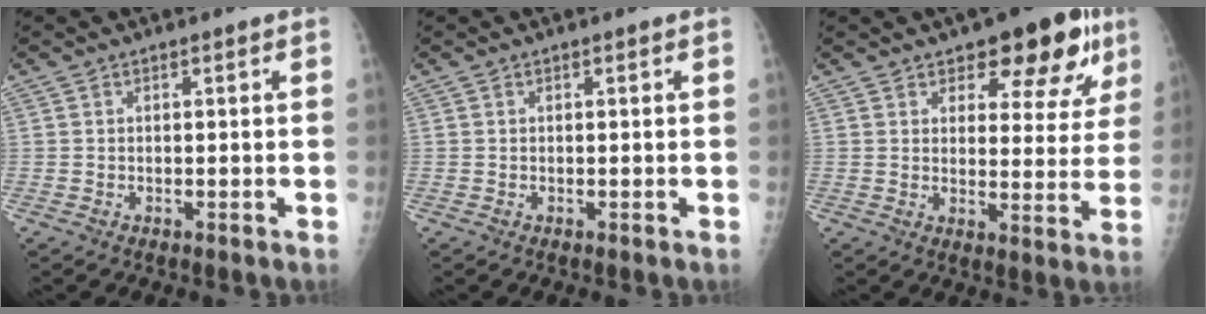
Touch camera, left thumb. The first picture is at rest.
{"total": 0.0}
{"total": 13.2, "force": [7.8, 6.2, 8.6], "torque": [-0.051, -0.030, 0.102]}